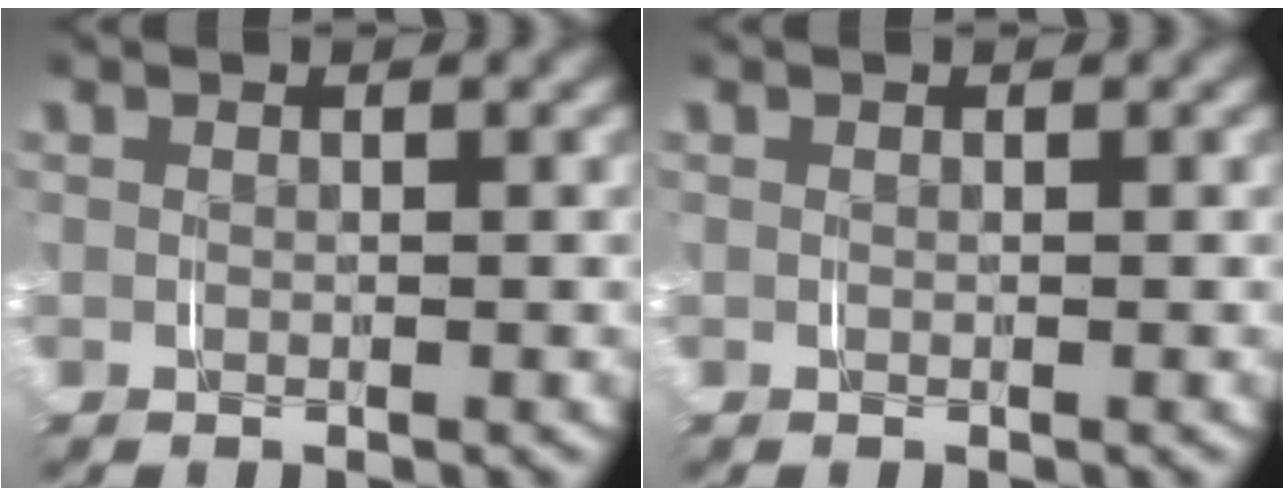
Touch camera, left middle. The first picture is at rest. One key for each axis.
{"total": 0.0}